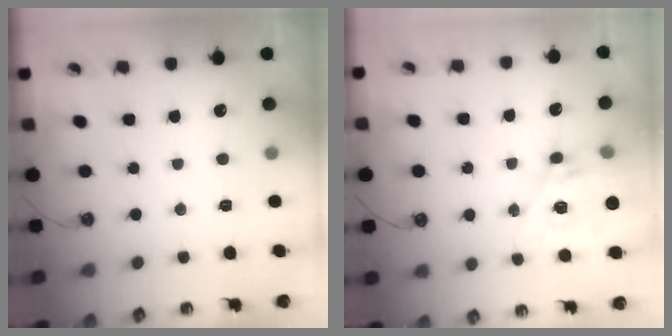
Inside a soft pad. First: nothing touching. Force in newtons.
{"total": 15.4, "press": 15.3, "slide": 1.3}